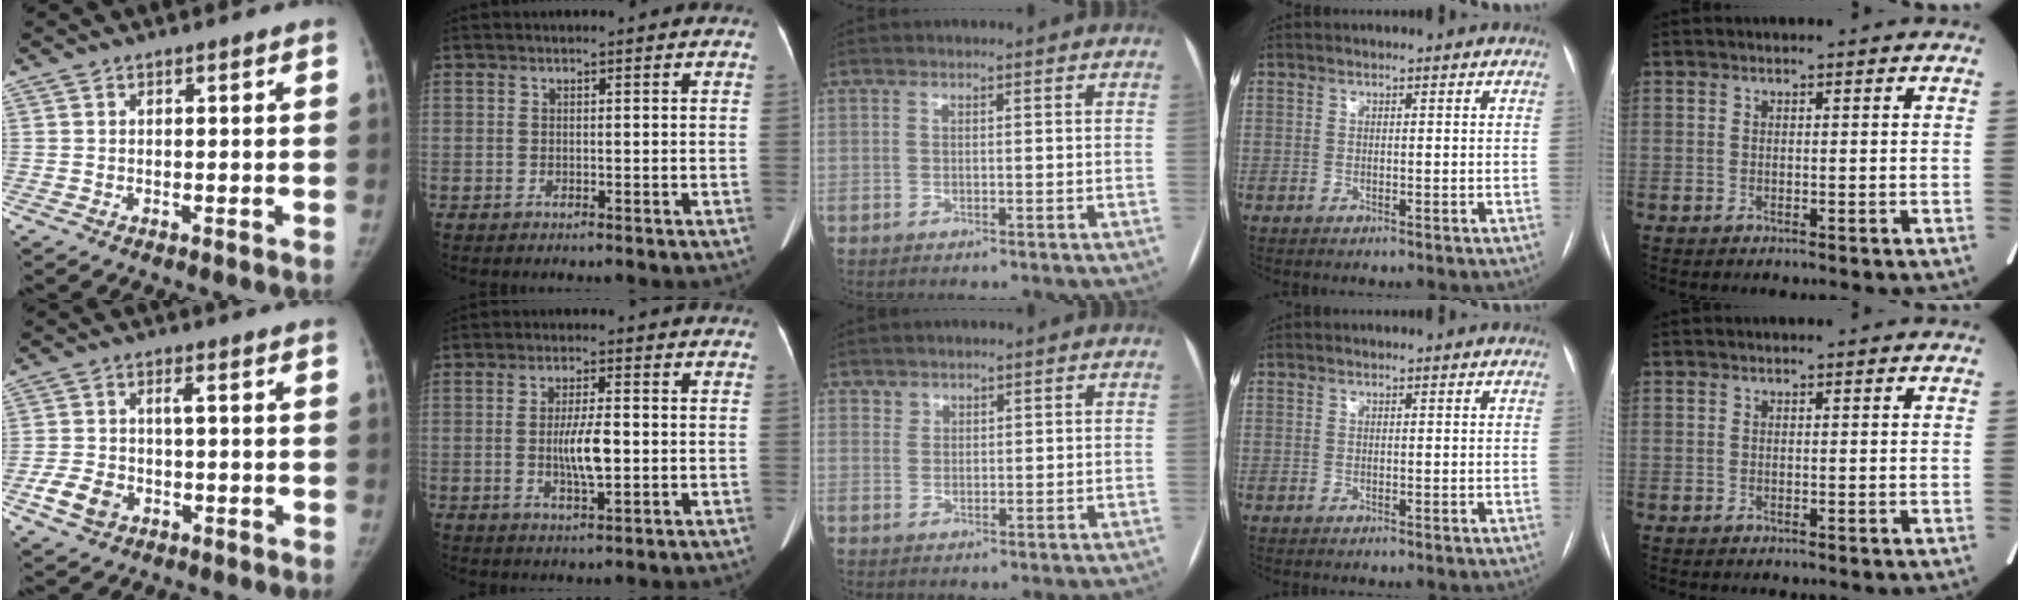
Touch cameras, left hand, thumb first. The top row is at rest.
{"thumb": {"total": 6.0, "force": [-2.3, 3.8, 4.1], "torque": [-0.077, 0.018, -0.035]}, "index": {"total": 5.8, "force": [-0.6, 1.1, 5.7], "torque": [-0.111, -0.003, -0.008]}, "middle": {"total": 1.3, "force": [1.0, 0.8, -0.2], "torque": [0.012, 0.001, 0.013]}}